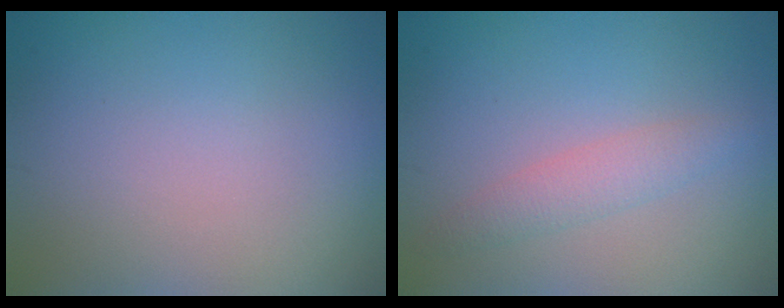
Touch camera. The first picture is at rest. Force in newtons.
{"total": 2.1, "press": 2.1, "slide": 0.1}